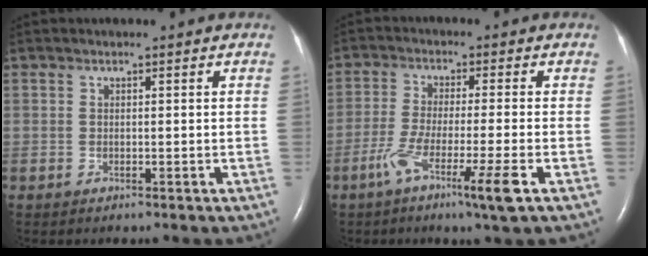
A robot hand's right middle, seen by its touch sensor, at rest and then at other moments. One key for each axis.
{"total": 8.5, "fx": -4.3, "fy": -0.7, "fz": 7.3, "tx": -0.133, "ty": -0.024, "tz": -0.079}